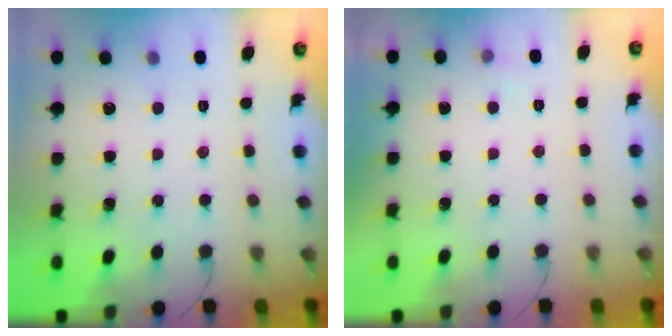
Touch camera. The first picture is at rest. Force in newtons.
{"total": 2.9, "press": 2.8, "slide": 0.9}